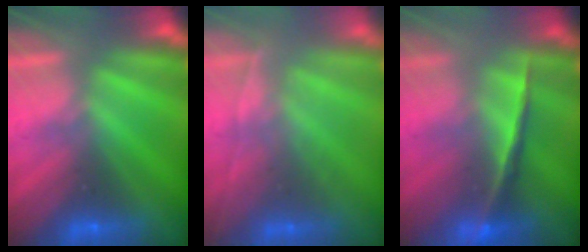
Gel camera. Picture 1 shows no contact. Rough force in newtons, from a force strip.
{"total": 2.0}
{"total": 2.0}